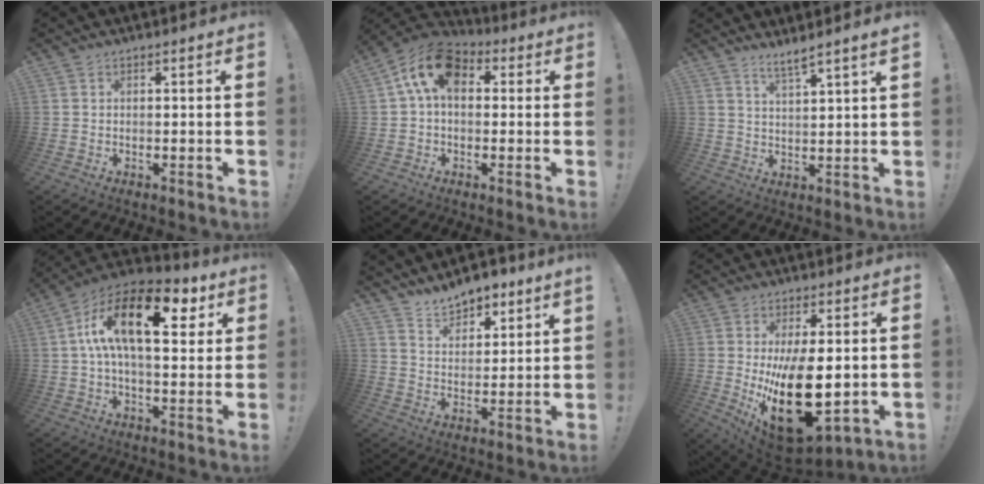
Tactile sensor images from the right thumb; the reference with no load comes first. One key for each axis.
{"total": 12.8, "fx": 3.4, "fy": 7.9, "fz": 9.4, "tx": -0.177, "ty": 0.006, "tz": 0.065}
{"total": 5.0, "fx": 4.1, "fy": -0.5, "fz": 2.7, "tx": -0.050, "ty": -0.025, "tz": 0.070}
{"total": 20.8, "fx": 6.3, "fy": 9.8, "fz": 17.2, "tx": -0.293, "ty": -0.017, "tz": 0.096}
{"total": 8.5, "fx": 7.8, "fy": 2.7, "fz": 1.8, "tx": -0.041, "ty": -0.055, "tz": 0.148}
{"total": 22.5, "fx": 0.0, "fy": 11.4, "fz": 19.4, "tx": -0.309, "ty": -0.036, "tz": 0.024}